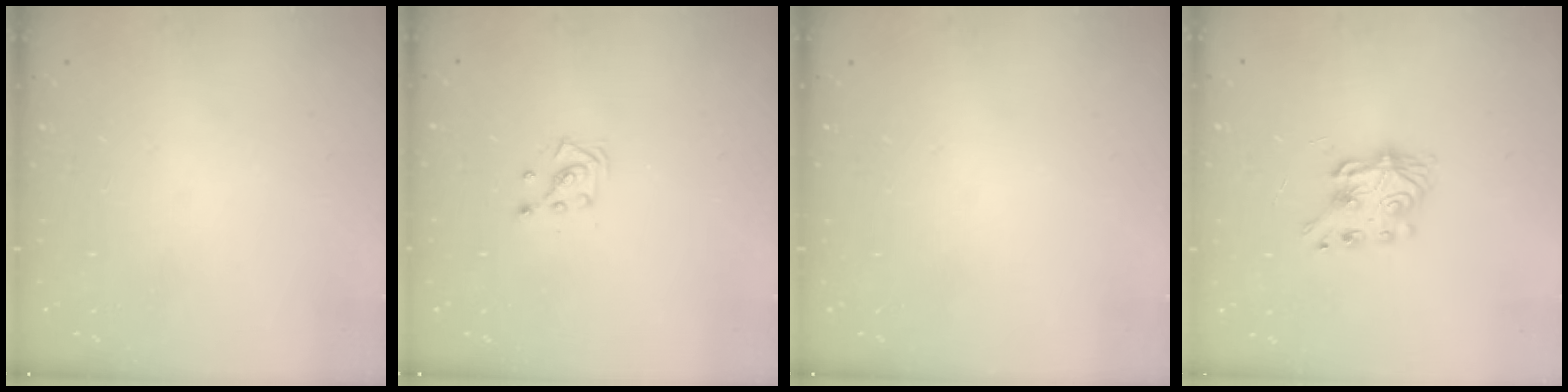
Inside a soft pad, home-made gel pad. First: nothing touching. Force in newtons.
{"total": 3.3, "press": 3.2, "slide": 0.5}
{"total": 0.0}
{"total": 7.2, "press": 7.2, "slide": 0.4}